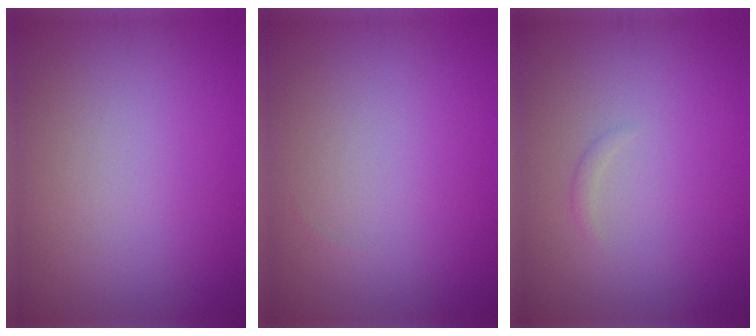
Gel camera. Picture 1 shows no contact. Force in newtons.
{"total": 0.0}
{"total": 0.5, "press": 0.5, "slide": 0.0}